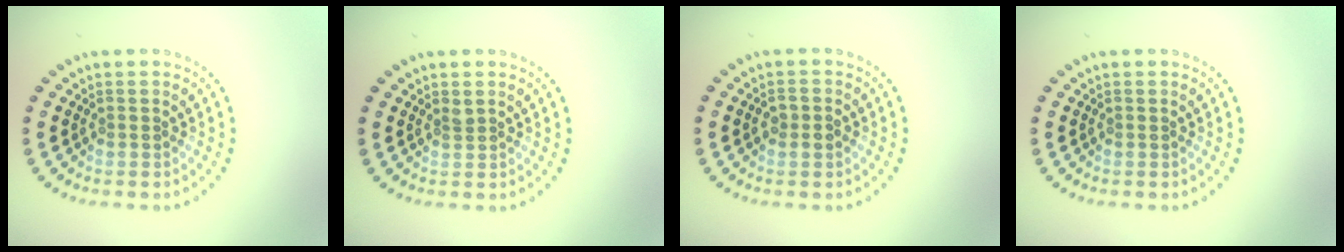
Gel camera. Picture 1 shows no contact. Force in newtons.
{"total": 0.6, "press": 0.4, "slide": 0.4}
{"total": 1.5, "press": 1.5, "slide": 0.1}
{"total": 0.0}